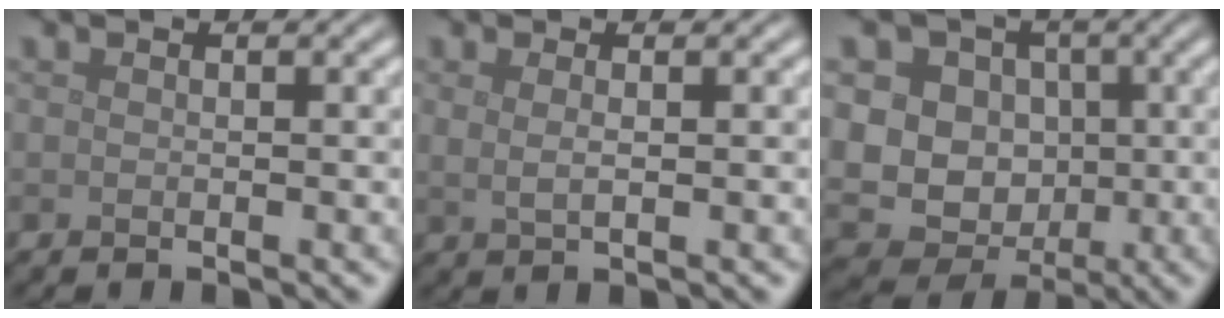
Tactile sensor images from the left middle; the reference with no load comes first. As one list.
[{"total": 1.6, "force": [0.5, 0.6, 1.4], "torque": [-0.021, -0.005, 0.006]}, {"total": 13.9, "force": [0.9, 12.8, 5.3], "torque": [-0.113, 0.018, -0.002]}]